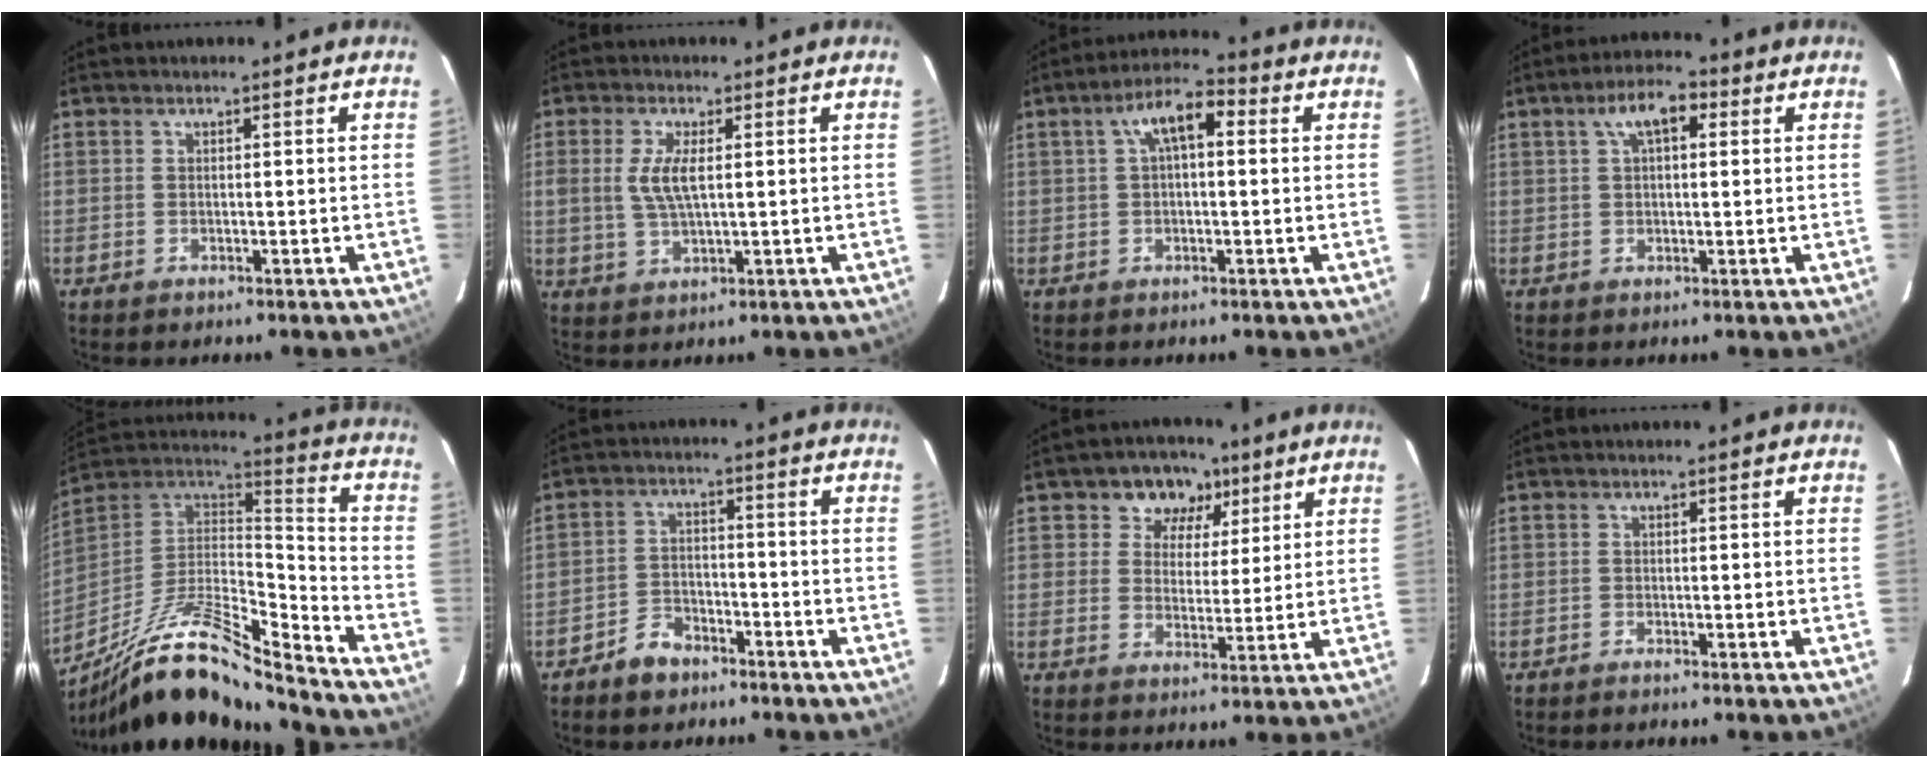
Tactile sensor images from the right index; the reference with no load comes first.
{"total": 5.6, "force": [0.9, 2.0, 5.1], "torque": [-0.107, 0.001, 0.019]}
{"total": 7.3, "force": [1.9, 3.1, 6.3], "torque": [-0.116, 0.027, 0.030]}
{"total": 6.3, "force": [2.4, 2.9, 5.1], "torque": [-0.092, 0.022, 0.041]}
{"total": 22.1, "force": [-16.4, 4.6, 14.0], "torque": [-0.259, -0.023, -0.293]}
{"total": 5.8, "force": [-4.5, 3.3, 1.7], "torque": [-0.050, 0.014, -0.073]}
{"total": 7.7, "force": [3.9, 6.2, 2.3], "torque": [-0.036, 0.006, 0.056]}
{"total": 0.6, "force": [-0.6, 0.0, 0.0], "torque": [-0.004, -0.002, -0.011]}